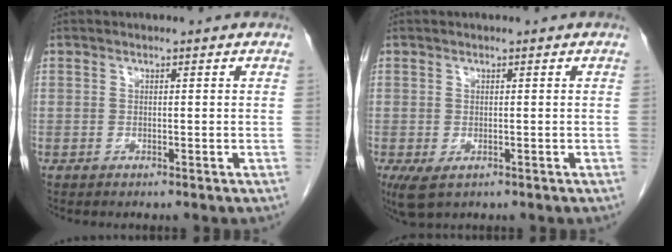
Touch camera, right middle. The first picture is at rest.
{"total": 4.0, "force": [-1.8, 2.3, 2.8], "torque": [-0.054, -0.013, -0.023]}